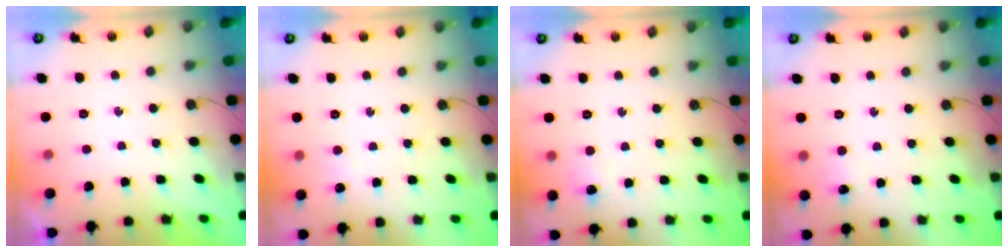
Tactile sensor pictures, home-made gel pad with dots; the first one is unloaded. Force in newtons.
{"total": 2.9, "press": 2.5, "slide": 1.6}
{"total": 5.0, "press": 5.0, "slide": 0.6}
{"total": 5.0, "press": 4.9, "slide": 1.1}